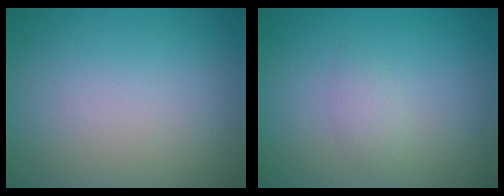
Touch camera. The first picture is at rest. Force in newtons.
{"total": 1.1, "press": 1.1, "slide": 0.1}